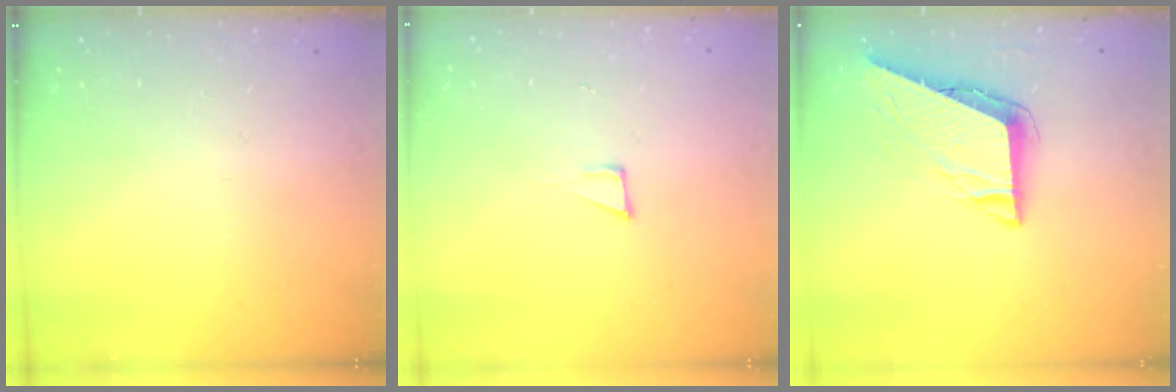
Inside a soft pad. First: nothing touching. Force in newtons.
{"total": 6.1, "press": 5.4, "slide": 2.8}
{"total": 8.0, "press": 8.0, "slide": 0.8}